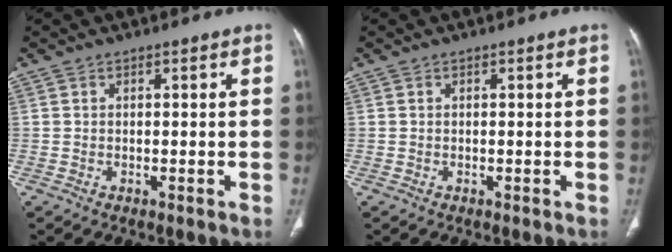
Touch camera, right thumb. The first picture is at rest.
{"total": 0.0}